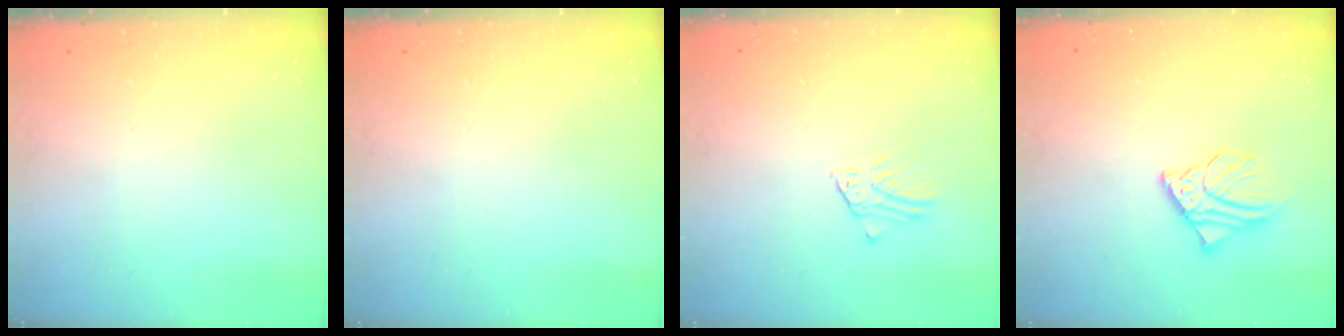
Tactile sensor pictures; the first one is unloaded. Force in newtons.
{"total": 0.0}
{"total": 1.5, "press": 1.5, "slide": 0.1}
{"total": 6.9, "press": 6.9, "slide": 1.0}